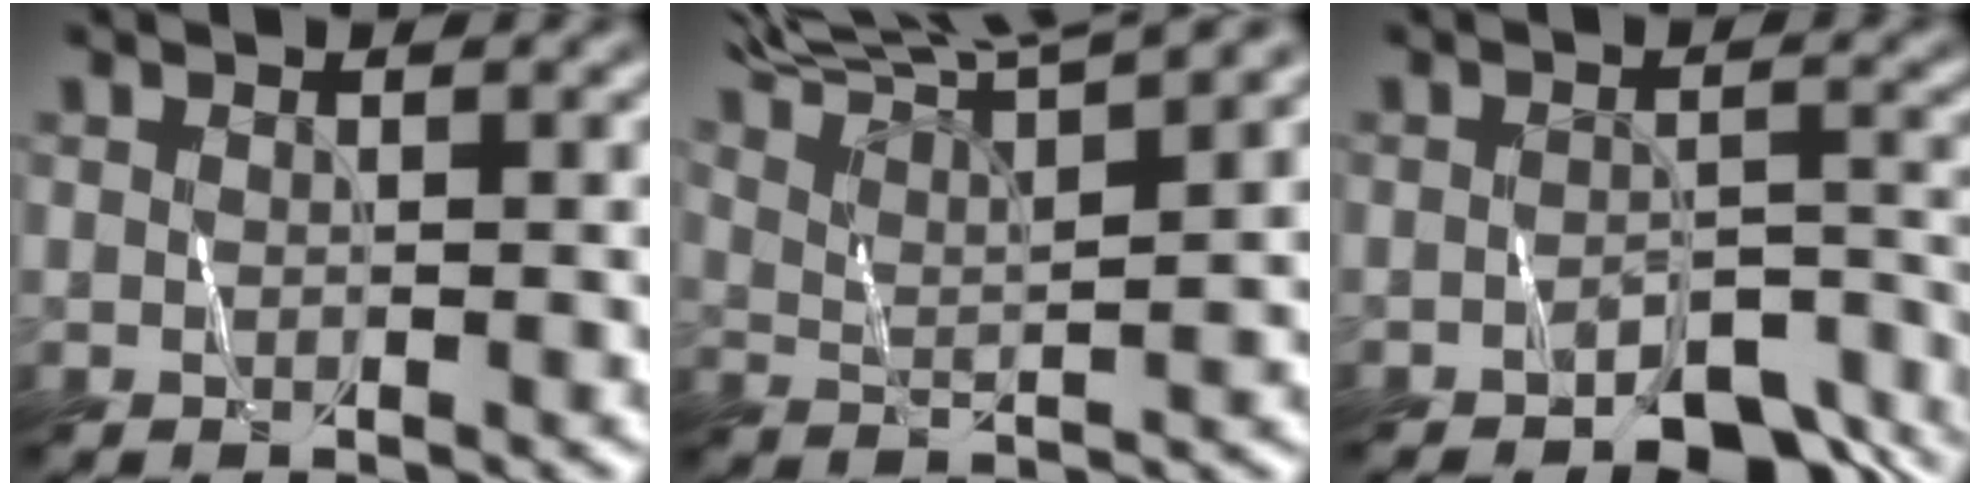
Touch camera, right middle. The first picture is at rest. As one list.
[{"total": 10.1, "force": [8.7, 1.7, 4.8], "torque": [-0.090, 0.029, 0.105]}, {"total": 4.8, "force": [-3.9, 1.8, 2.2], "torque": [-0.025, -0.004, -0.054]}]